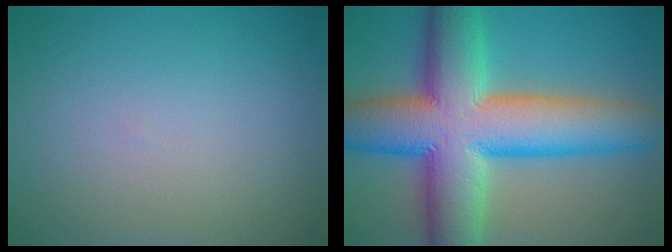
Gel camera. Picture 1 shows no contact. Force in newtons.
{"total": 15.2, "press": 15.2, "slide": 0.6}